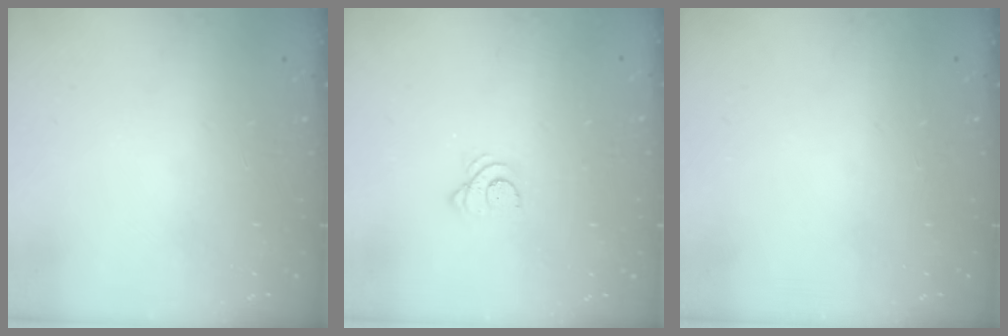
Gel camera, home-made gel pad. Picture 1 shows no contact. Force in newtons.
{"total": 3.2, "press": 3.2, "slide": 0.3}
{"total": 0.0}